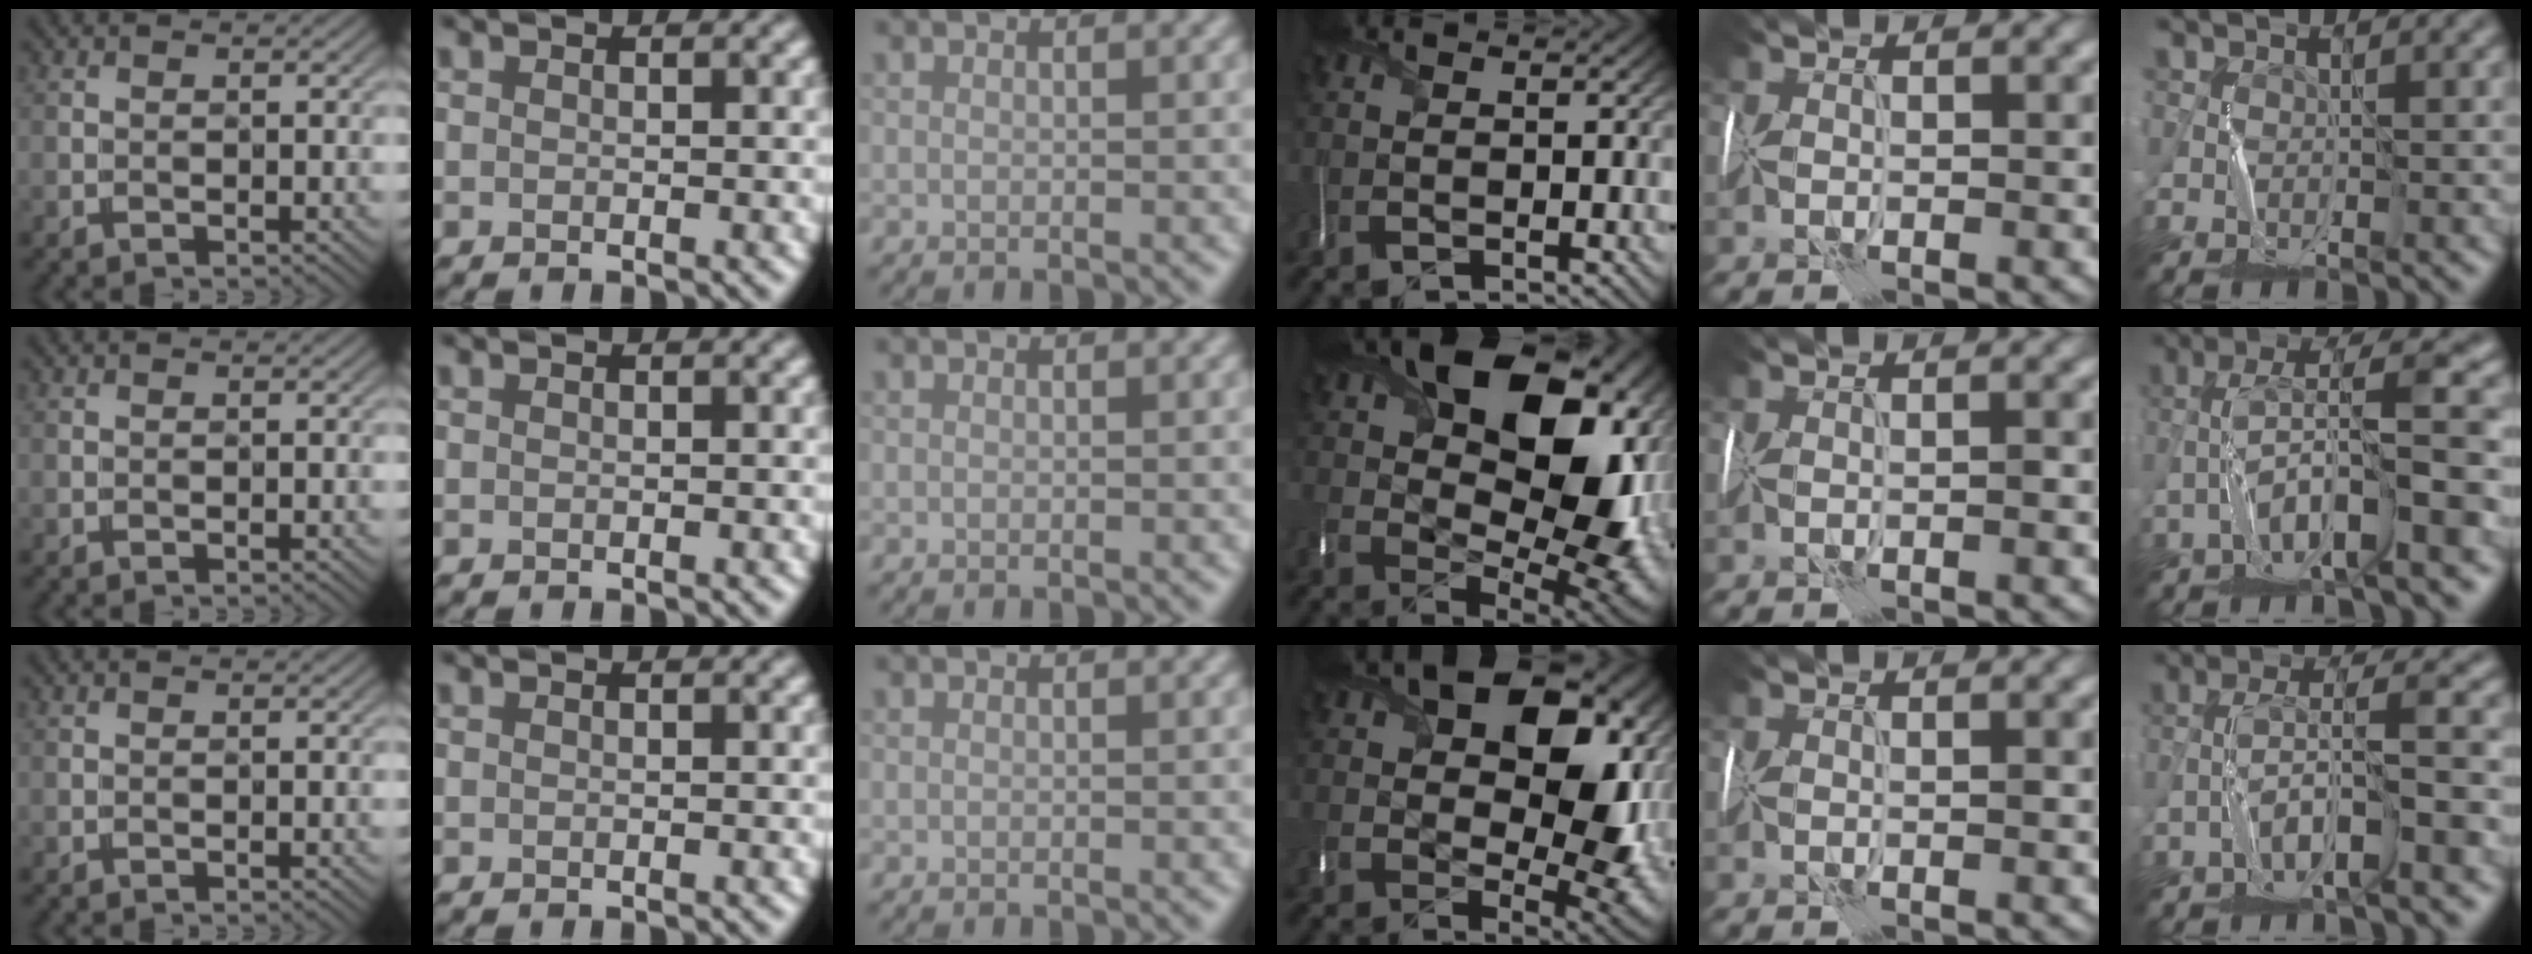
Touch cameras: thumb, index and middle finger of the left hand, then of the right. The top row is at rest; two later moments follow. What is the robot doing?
{"motion": "wrap", "object": "sponge"}